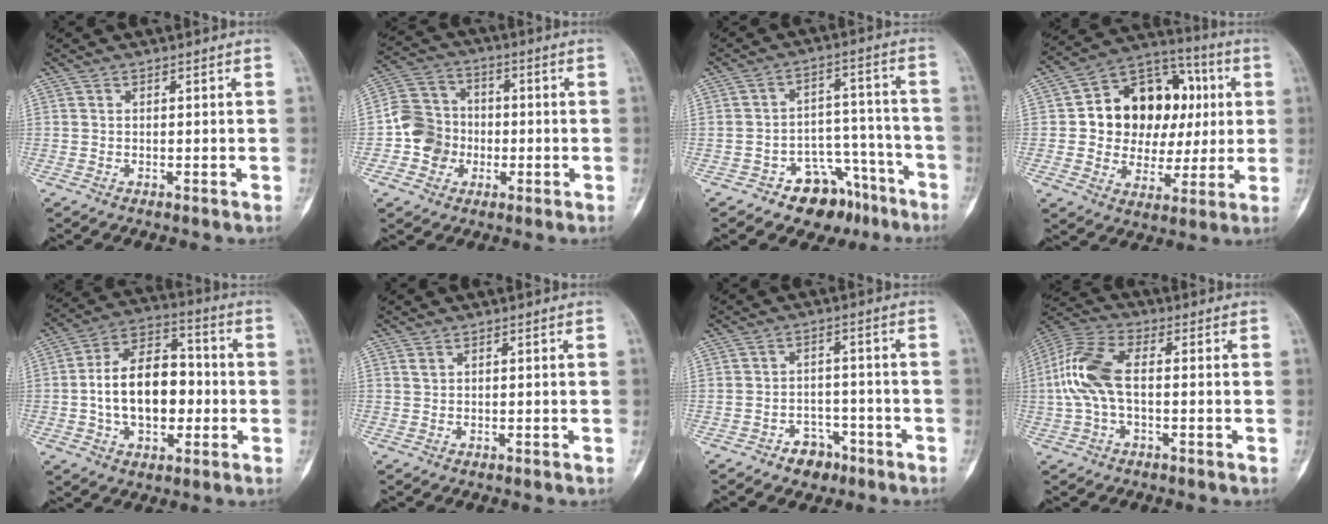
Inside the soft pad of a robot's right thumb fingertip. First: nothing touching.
{"total": 9.4, "force": [-1.8, 8.6, 3.3], "torque": [-0.028, 0.025, -0.040]}
{"total": 11.3, "force": [-7.6, 7.6, 3.7], "torque": [-0.011, 0.093, -0.108]}
{"total": 19.9, "force": [2.9, 15.1, 12.7], "torque": [-0.131, 0.027, 0.051]}
{"total": 16.8, "force": [-1.5, 10.6, 12.9], "torque": [-0.191, 0.037, -0.026]}
{"total": 0.6, "force": [0.4, 0.3, 0.4], "torque": [-0.004, 0.003, 0.007]}
{"total": 5.1, "force": [-3.2, 3.6, 1.4], "torque": [0.000, 0.034, -0.043]}
{"total": 11.4, "force": [0.0, 5.7, 9.9], "torque": [-0.232, 0.031, -0.005]}